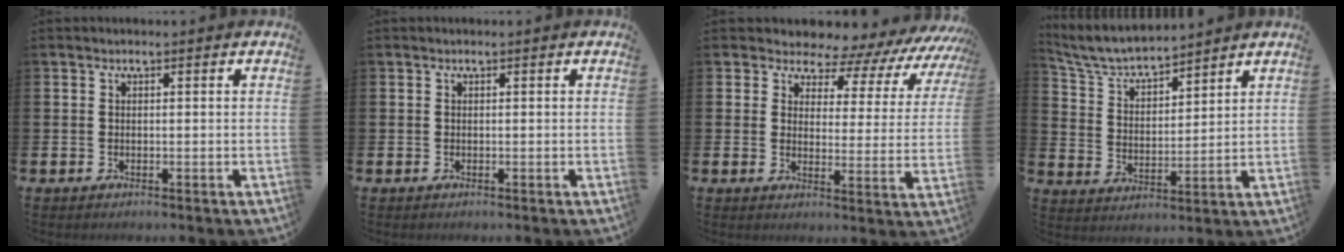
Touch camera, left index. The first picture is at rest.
{"total": 0.0}
{"total": 6.0, "force": [5.3, 2.5, 0.8], "torque": [-0.021, -0.059, 0.082]}
{"total": 6.1, "force": [5.8, 1.0, 1.4], "torque": [-0.051, -0.041, 0.100]}